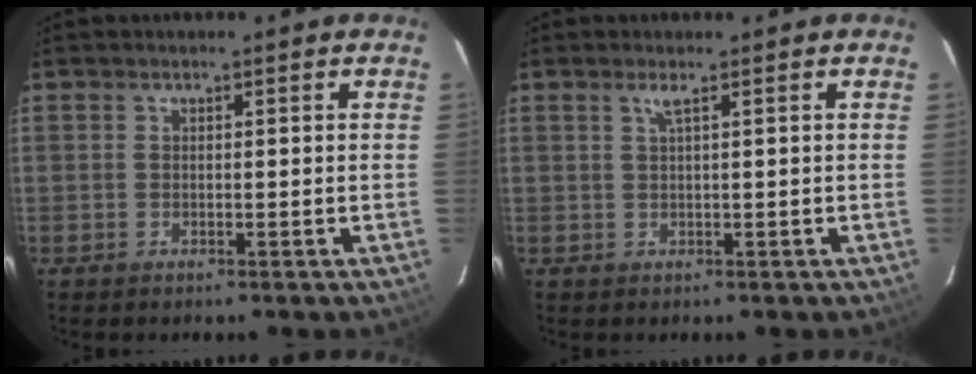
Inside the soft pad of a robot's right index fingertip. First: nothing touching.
{"total": 1.2, "force": [0.5, -0.4, 1.0], "torque": [-0.018, 0.001, 0.009]}